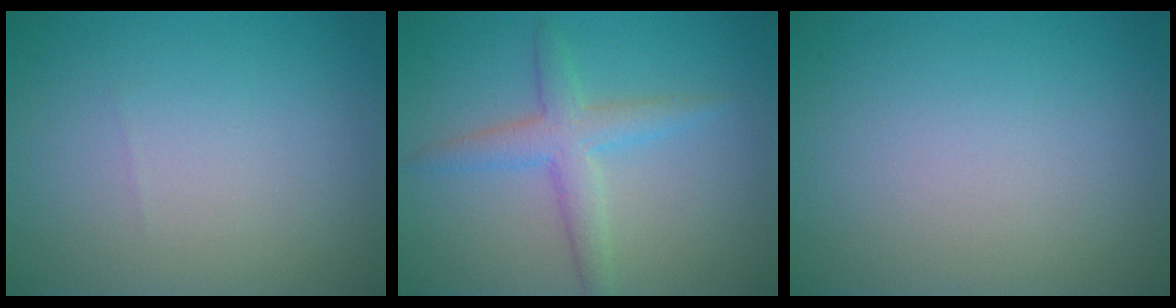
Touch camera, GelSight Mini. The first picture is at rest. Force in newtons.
{"total": 3.2, "press": 3.2, "slide": 0.1}
{"total": 0.0}